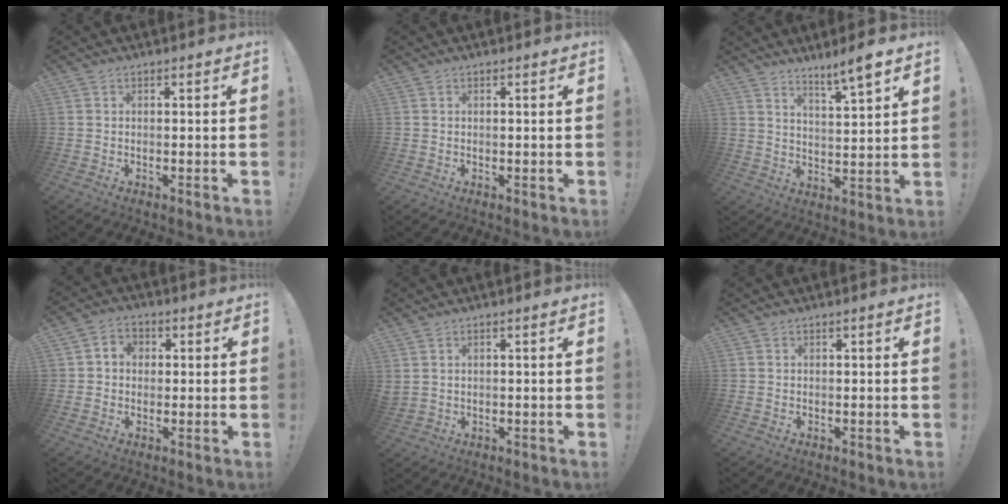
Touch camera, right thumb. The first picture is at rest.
{"total": 0.5, "force": [0.1, 0.4, 0.3], "torque": [-0.006, 0.004, 0.003]}
{"total": 6.9, "force": [5.5, -0.1, 4.2], "torque": [-0.067, -0.040, 0.090]}
{"total": 4.8, "force": [0.7, 4.2, 2.1], "torque": [-0.034, 0.005, 0.015]}
{"total": 1.8, "force": [1.0, 0.9, 1.1], "torque": [-0.024, -0.002, 0.020]}
{"total": 0.0}